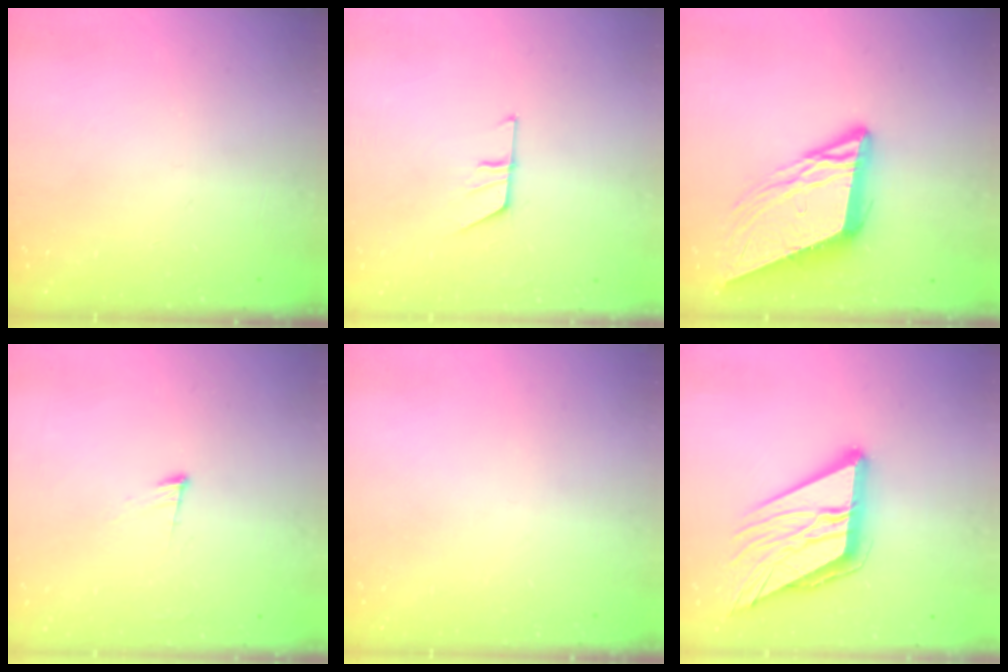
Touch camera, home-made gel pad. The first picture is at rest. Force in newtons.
{"total": 5.1, "press": 5.1, "slide": 0.4}
{"total": 11.6, "press": 11.2, "slide": 2.9}
{"total": 6.5, "press": 6.4, "slide": 1.4}
{"total": 0.0}
{"total": 17.6, "press": 17.5, "slide": 2.0}